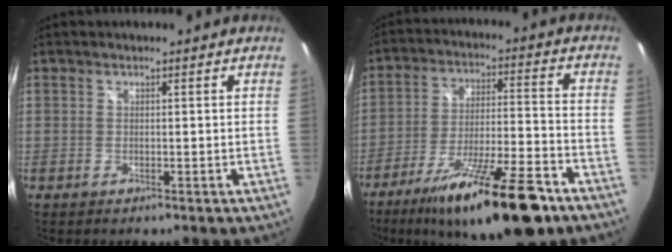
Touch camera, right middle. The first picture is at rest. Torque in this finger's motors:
{"motor_torque": [1.41, -0.73, 0.36, 0.21]}